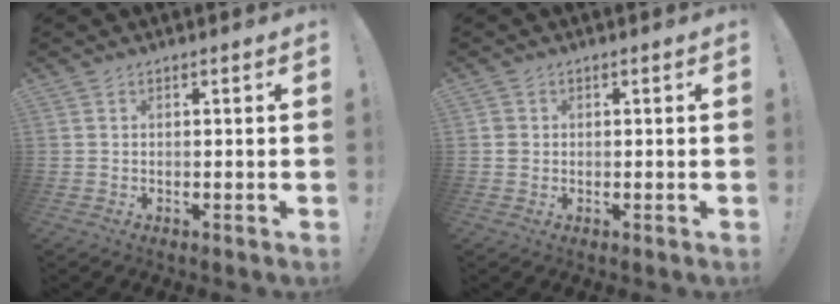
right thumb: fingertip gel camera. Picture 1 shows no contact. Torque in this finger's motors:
{"motor_torque": [-0.19, 0.39, 0.21, -0.02, -0.04]}